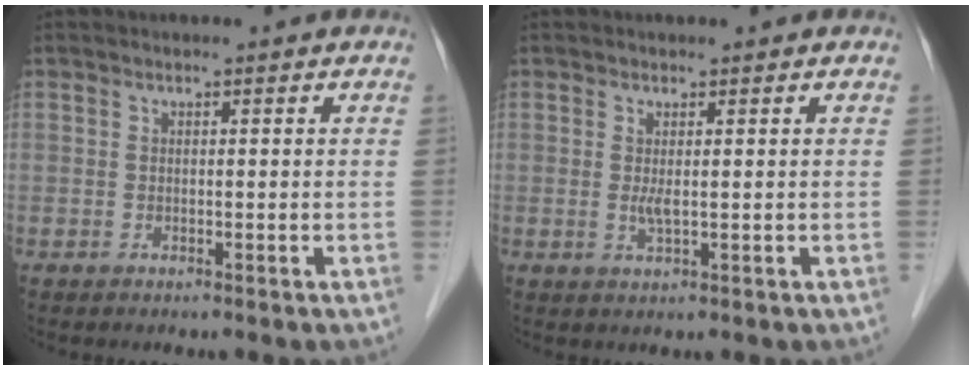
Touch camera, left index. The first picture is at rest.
{"total": 1.5, "force": [0.1, 0.1, 1.5], "torque": [-0.037, -0.004, 0.004]}